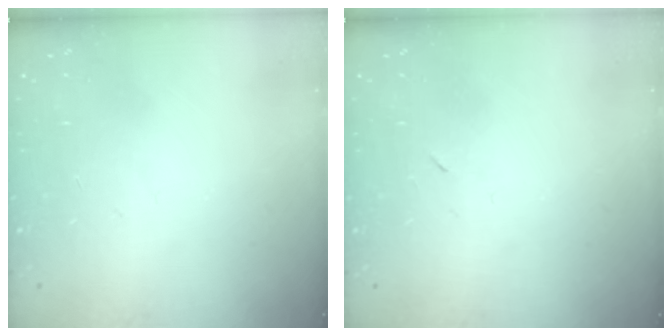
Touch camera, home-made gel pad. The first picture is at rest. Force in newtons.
{"total": 2.2, "press": 1.8, "slide": 1.2}